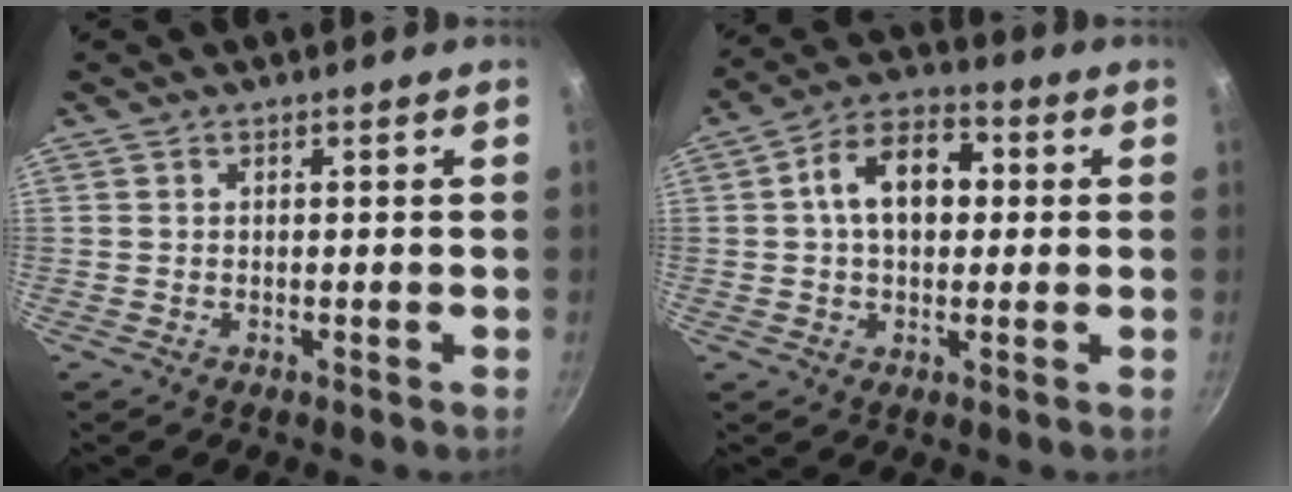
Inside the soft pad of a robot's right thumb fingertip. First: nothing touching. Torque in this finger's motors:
{"motor_torque": [0.44, 1.64, 0.84, -0.67, 0.03]}